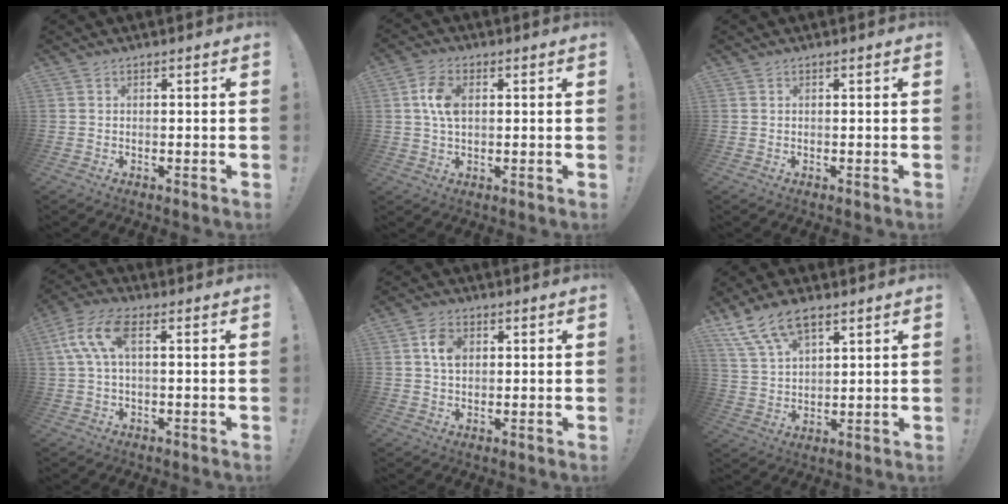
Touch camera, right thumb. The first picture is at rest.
{"total": 7.7, "force": [1.4, 4.6, 6.0], "torque": [-0.113, 0.002, 0.024]}
{"total": 0.0}
{"total": 10.5, "force": [2.3, 4.9, 9.0], "torque": [-0.190, 0.001, 0.045]}
{"total": 5.8, "force": [1.4, 4.0, 3.9], "torque": [-0.057, 0.002, 0.025]}
{"total": 11.5, "force": [7.5, 5.5, 6.8], "torque": [-0.127, -0.025, 0.143]}